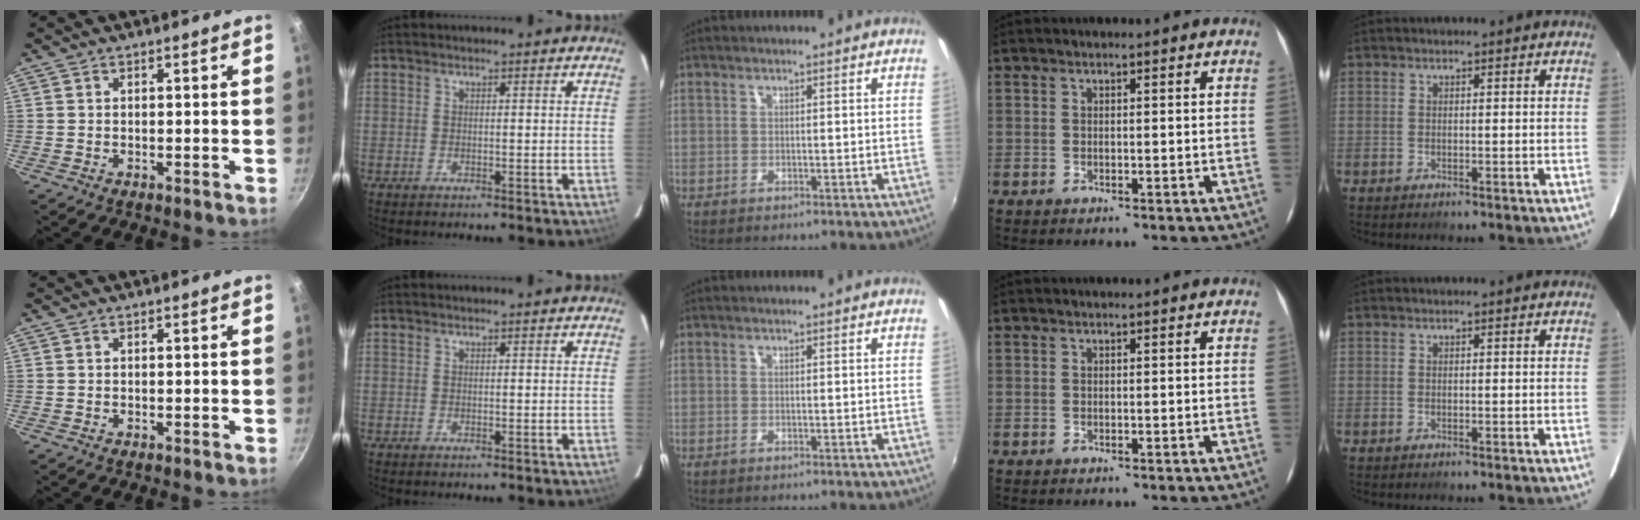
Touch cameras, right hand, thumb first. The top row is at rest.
{}